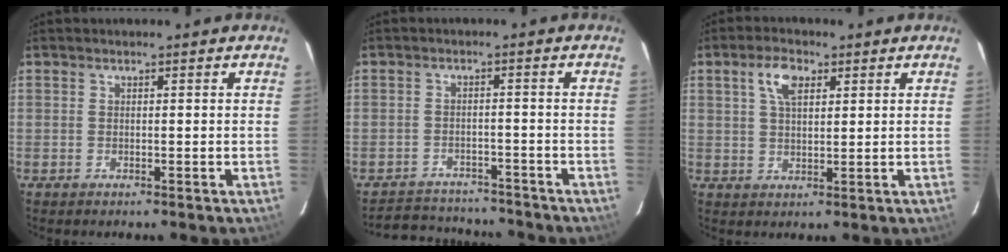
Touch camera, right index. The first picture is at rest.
{"total": 11.3, "force": [-10.2, 3.9, 2.6], "torque": [-0.067, 0.018, -0.137]}
{"total": 5.4, "force": [2.4, 2.7, 4.0], "torque": [-0.073, 0.012, 0.044]}